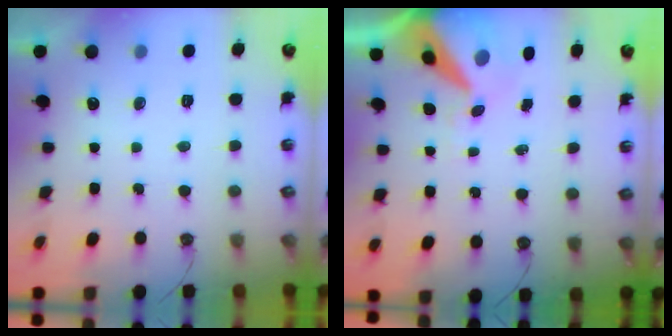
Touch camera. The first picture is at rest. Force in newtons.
{"total": 11.6, "press": 11.5, "slide": 1.7}